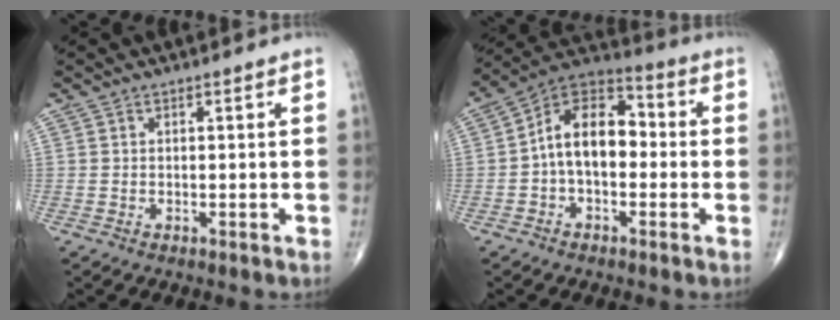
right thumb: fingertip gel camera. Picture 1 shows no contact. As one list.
[{"total": 12.6, "force": [-0.9, 7.9, 9.9], "torque": [-0.140, 0.037, -0.033]}]